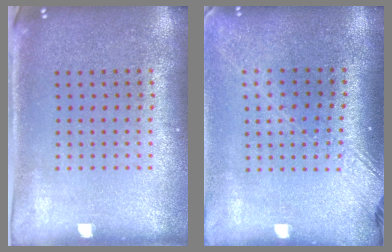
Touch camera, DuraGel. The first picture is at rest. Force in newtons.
{"total": 1.8, "press": 1.4, "slide": 1.0}